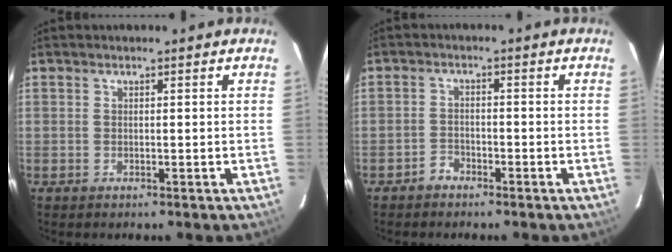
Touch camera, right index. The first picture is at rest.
{"total": 2.3, "force": [-2.0, 1.2, 0.2], "torque": [-0.003, 0.005, -0.035]}